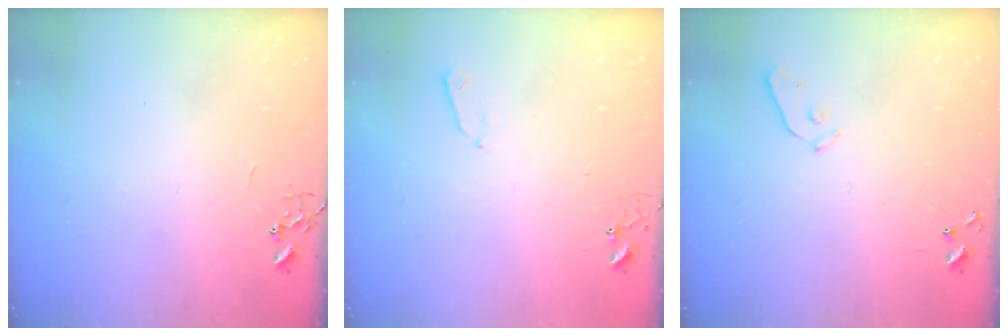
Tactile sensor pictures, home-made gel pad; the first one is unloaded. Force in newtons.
{"total": 3.7, "press": 3.6, "slide": 0.5}
{"total": 4.9, "press": 4.9, "slide": 0.5}